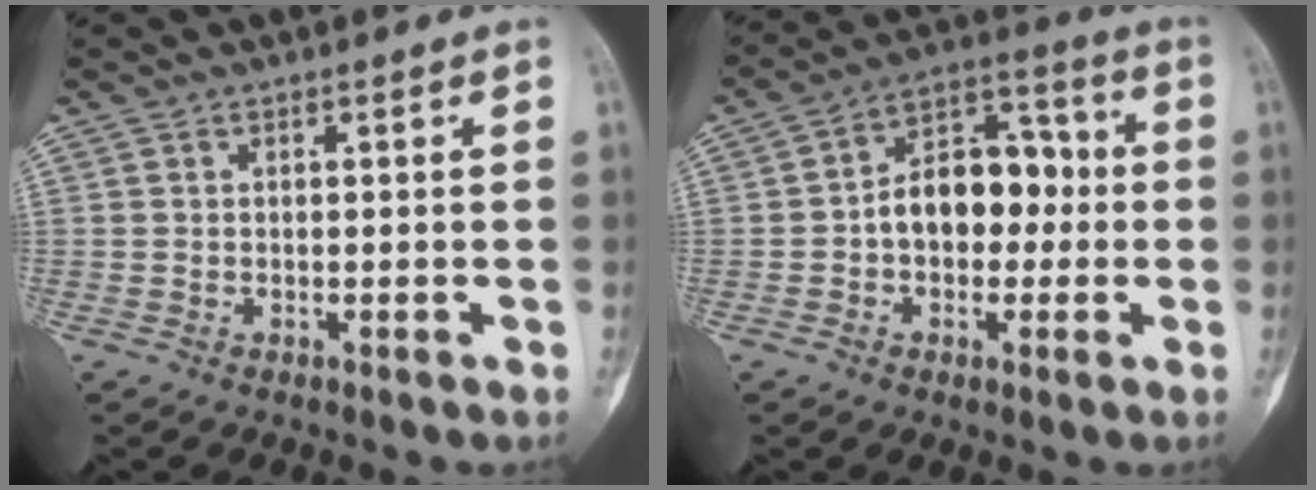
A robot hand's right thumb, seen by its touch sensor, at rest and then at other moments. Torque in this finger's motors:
{"motor_torque": [0.01, 0.36, 0.62, -0.57, 0.10]}